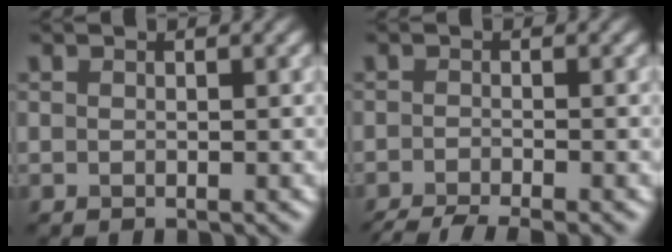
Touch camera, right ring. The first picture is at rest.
{"total": 4.6, "force": [-3.5, 0.8, 2.8], "torque": [-0.043, -0.006, -0.065]}